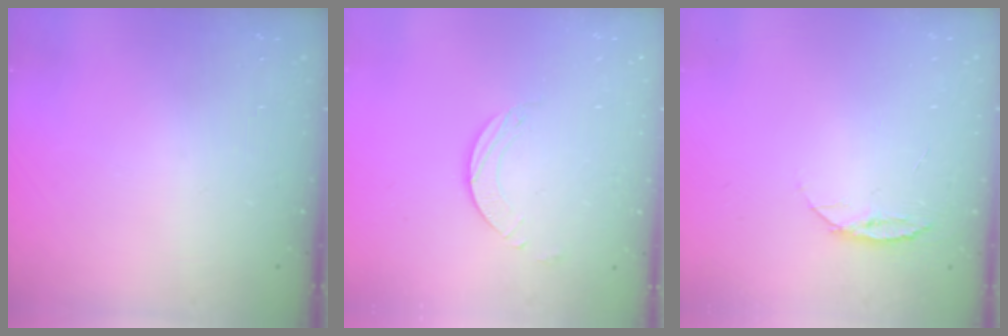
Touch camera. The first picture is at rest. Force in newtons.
{"total": 2.0, "press": 1.9, "slide": 0.3}
{"total": 6.6, "press": 6.5, "slide": 0.7}